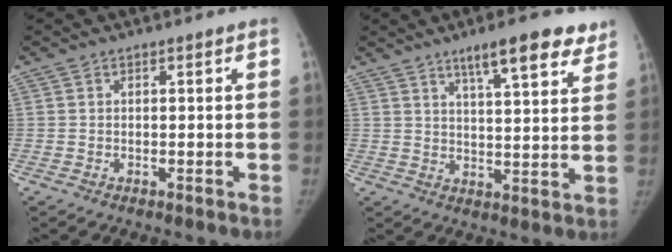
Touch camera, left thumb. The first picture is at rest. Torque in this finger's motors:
{"motor_torque": [0.42, -0.06, 1.05, -0.58, 0.04]}